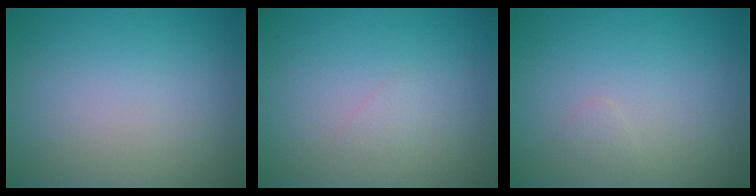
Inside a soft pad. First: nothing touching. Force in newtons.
{"total": 0.7, "press": 0.7, "slide": 0.1}
{"total": 0.6, "press": 0.6, "slide": 0.0}